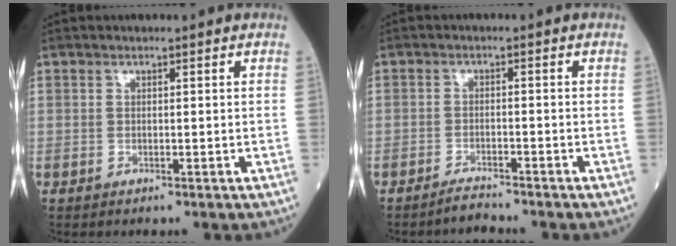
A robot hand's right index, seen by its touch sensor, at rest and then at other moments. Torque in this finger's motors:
{"motor_torque": [-0.21, -0.20, -0.03, 0.00]}